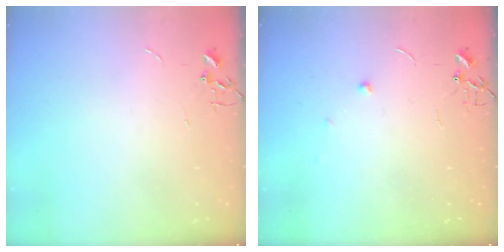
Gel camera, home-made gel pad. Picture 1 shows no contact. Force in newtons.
{"total": 4.8, "press": 4.8, "slide": 0.5}